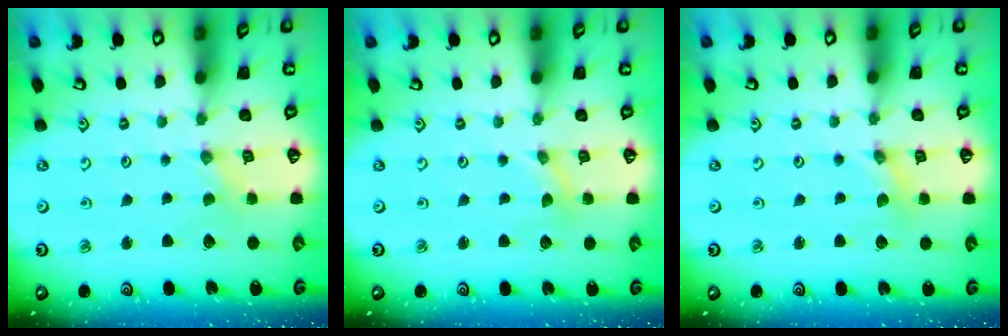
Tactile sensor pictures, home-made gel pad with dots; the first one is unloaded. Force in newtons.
{"total": 0.0}
{"total": 0.7, "press": 0.6, "slide": 0.1}